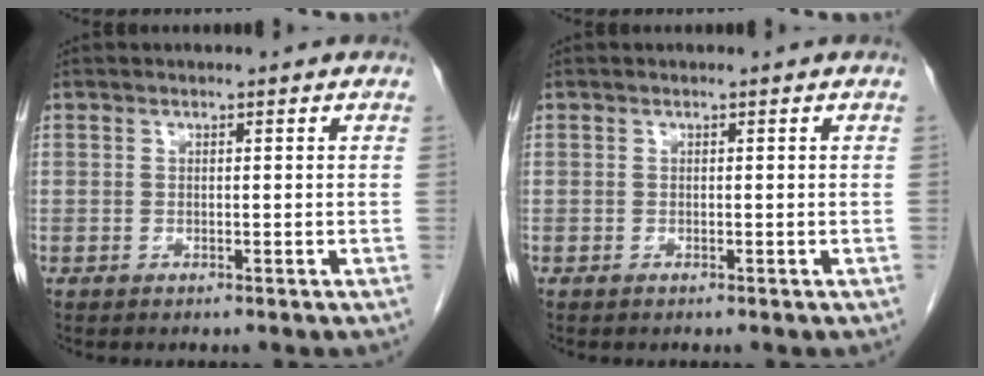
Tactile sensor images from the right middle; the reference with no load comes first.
{"total": 0.0}